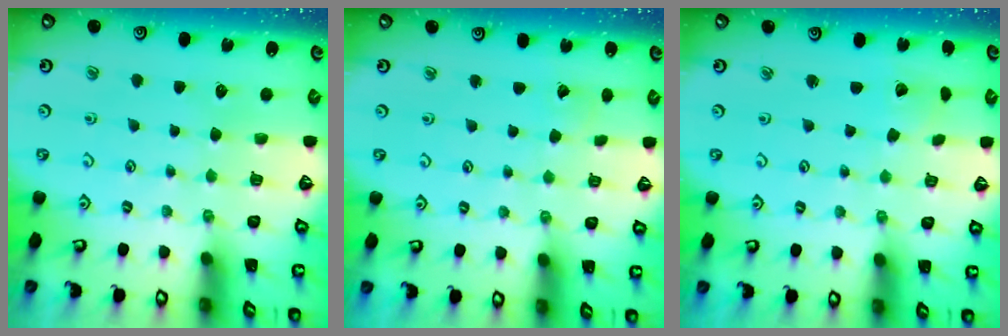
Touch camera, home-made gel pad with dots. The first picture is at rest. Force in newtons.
{"total": 1.4, "press": 1.4, "slide": 0.0}
{"total": 2.1, "press": 2.1, "slide": 0.2}